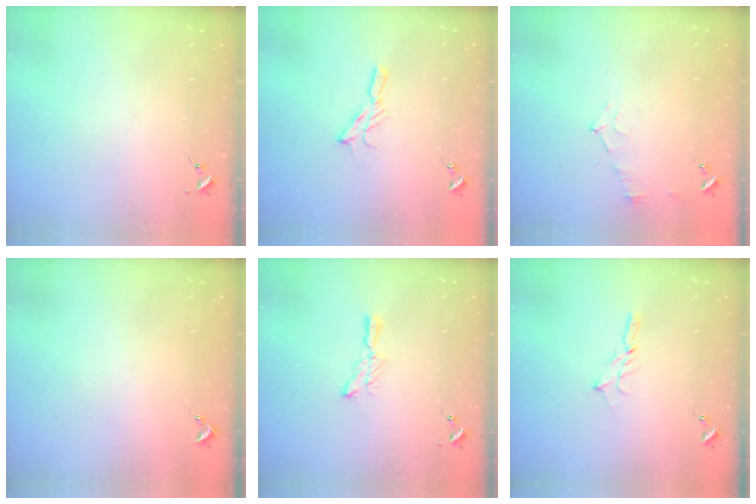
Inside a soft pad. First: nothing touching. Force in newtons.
{"total": 6.2, "press": 6.2, "slide": 0.2}
{"total": 6.8, "press": 6.7, "slide": 0.7}
{"total": 0.9, "press": 0.9, "slide": 0.1}
{"total": 6.4, "press": 6.4, "slide": 0.3}
{"total": 2.0, "press": 2.0, "slide": 0.2}